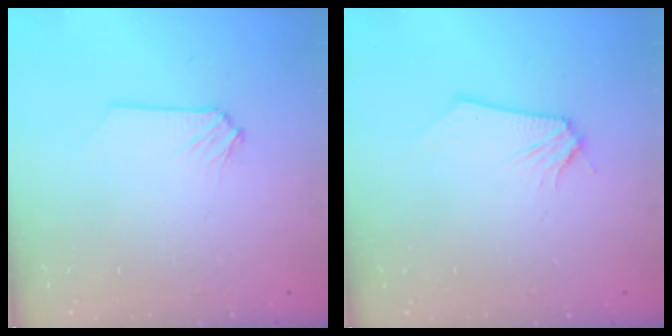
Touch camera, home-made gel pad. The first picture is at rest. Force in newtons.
{"total": 0.0}